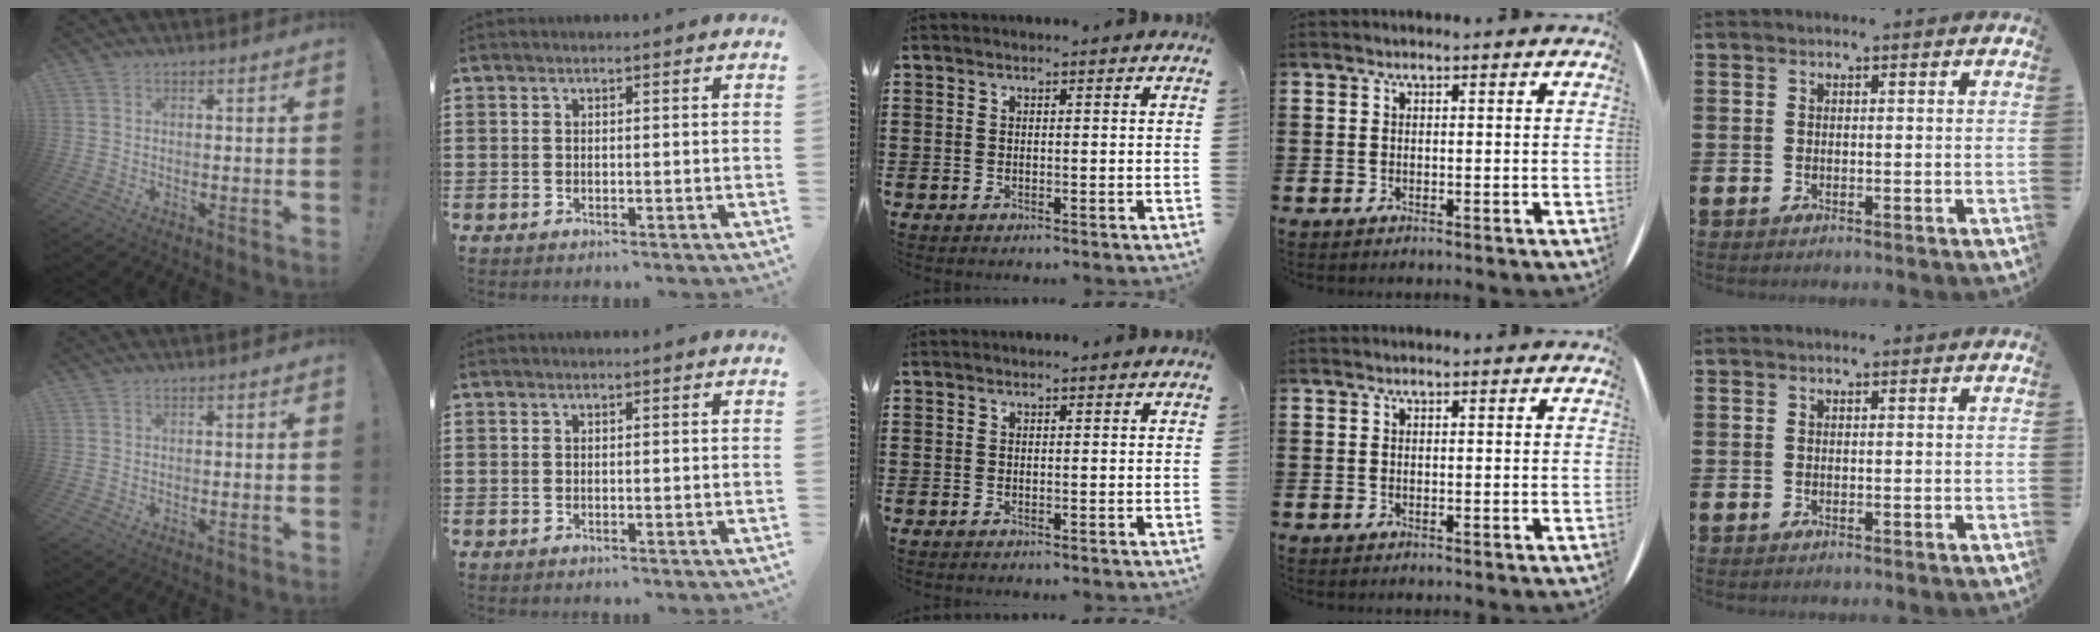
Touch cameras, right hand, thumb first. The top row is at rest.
{}